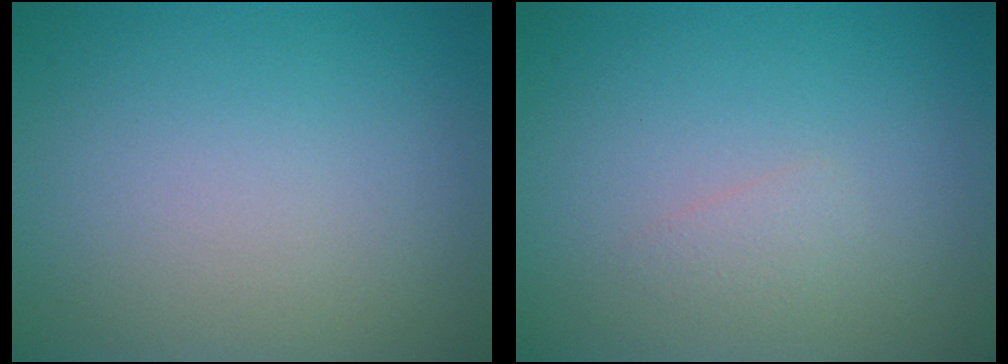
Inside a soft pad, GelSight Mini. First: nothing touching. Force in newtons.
{"total": 0.9, "press": 0.9, "slide": 0.1}